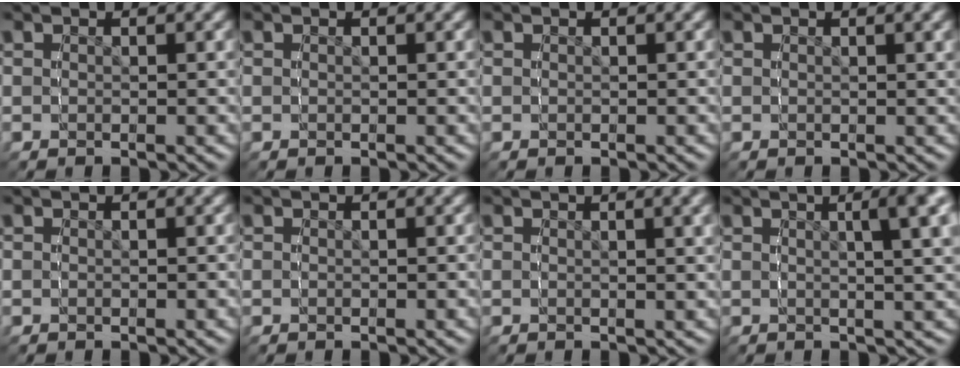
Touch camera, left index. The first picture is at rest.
{"total": 0.0}
{"total": 0.0}
{"total": 0.8, "force": [0.3, -0.7, -0.3], "torque": [0.003, 0.008, 0.002]}
{"total": 0.0}
{"total": 0.0}
{"total": 1.6, "force": [0.5, -1.2, -0.8], "torque": [0.010, 0.014, 0.005]}
{"total": 1.9, "force": [0.6, -0.7, 1.6], "torque": [0.006, 0.028, 0.009]}